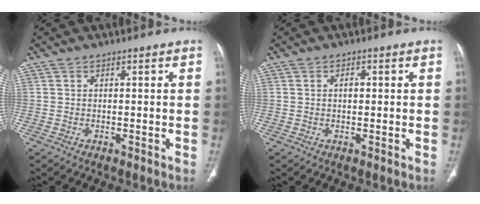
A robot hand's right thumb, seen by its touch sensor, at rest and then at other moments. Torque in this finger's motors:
{"motor_torque": [0.17, 1.12, 0.48, -0.29, 0.00]}